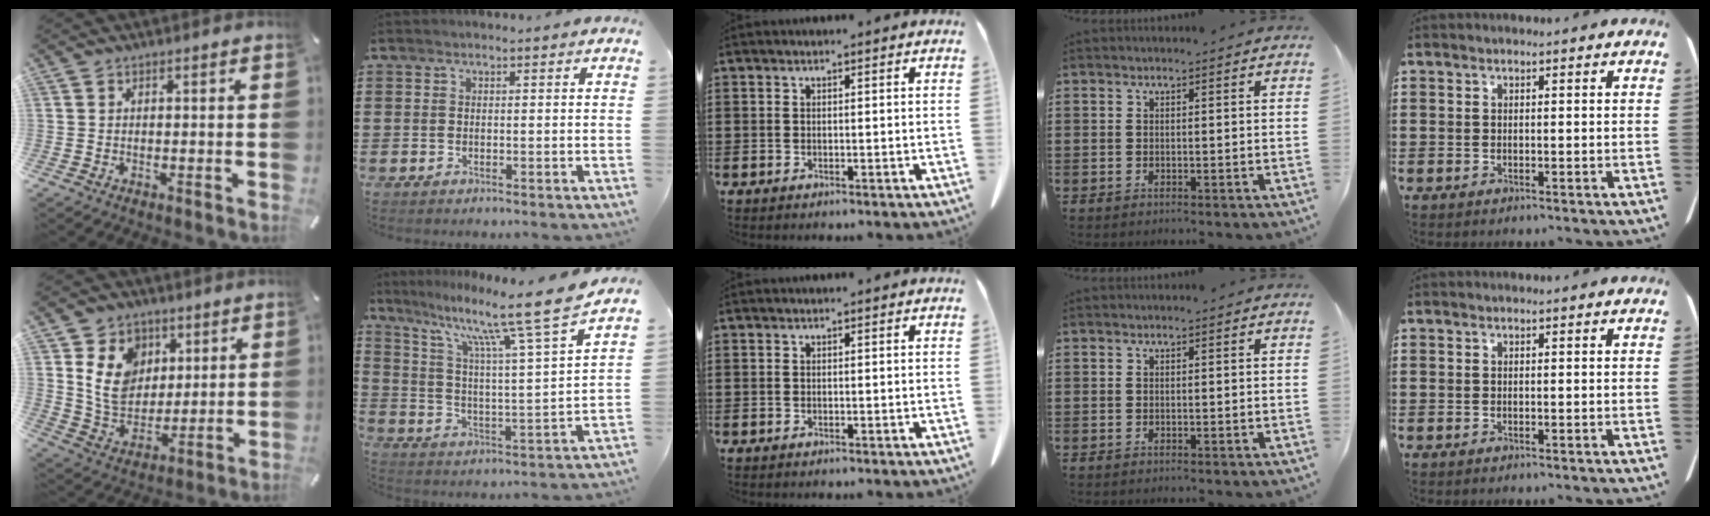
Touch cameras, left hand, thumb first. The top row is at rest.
{"thumb": {"total": 12.1, "force": [3.9, 10.2, 5.1], "torque": [-0.109, -0.010, 0.075]}, "index": {"total": 12.6, "force": [9.7, -0.3, 7.9], "torque": [-0.162, -0.070, 0.149]}}